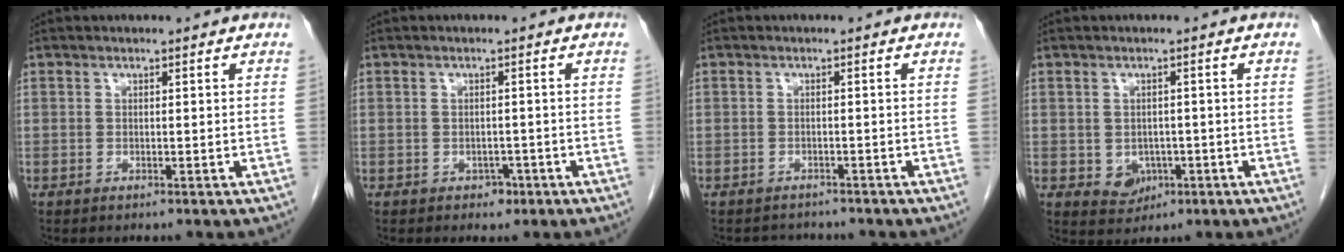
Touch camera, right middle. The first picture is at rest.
{"total": 1.6, "force": [-0.9, 1.2, 0.6], "torque": [-0.008, 0.004, -0.009]}
{"total": 2.7, "force": [-2.5, 1.1, -0.3], "torque": [0.003, -0.002, -0.039]}
{"total": 3.5, "force": [-1.0, 2.9, 1.7], "torque": [-0.020, 0.002, -0.003]}